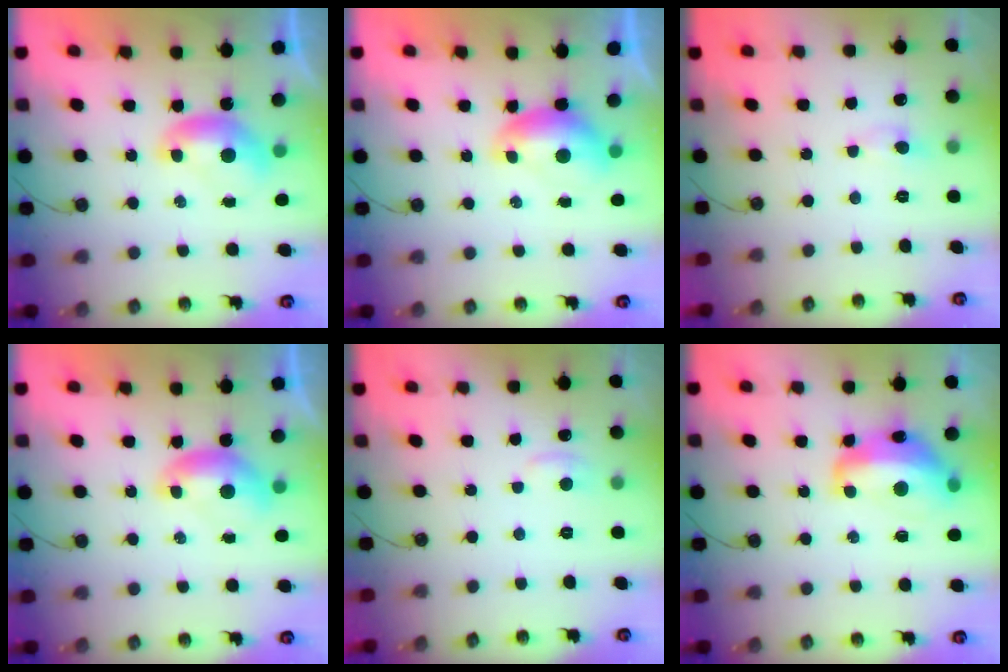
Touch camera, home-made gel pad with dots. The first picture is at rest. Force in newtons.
{"total": 0.6, "press": 0.6, "slide": 0.2}
{"total": 1.0, "press": 0.7, "slide": 0.7}
{"total": 0.0}
{"total": 1.0, "press": 0.0, "slide": 1.0}
{"total": 7.6, "press": 7.6, "slide": 0.8}